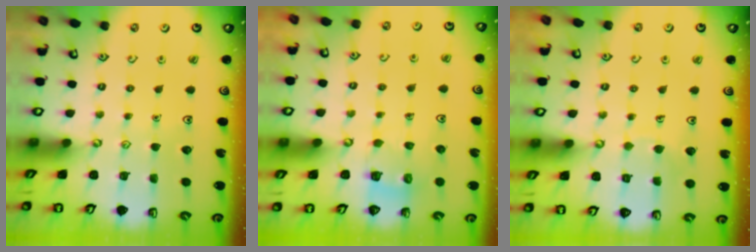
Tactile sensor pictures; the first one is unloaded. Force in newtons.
{"total": 2.5, "press": 2.5, "slide": 0.1}
{"total": 4.4, "press": 4.4, "slide": 0.3}